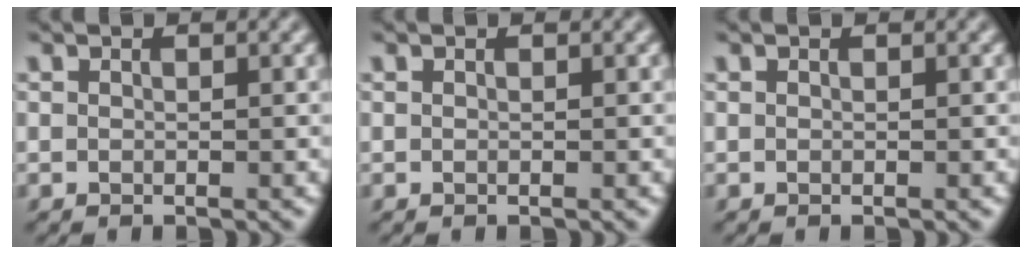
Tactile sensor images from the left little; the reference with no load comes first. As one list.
[{"total": 0.0}, {"total": 0.0}]